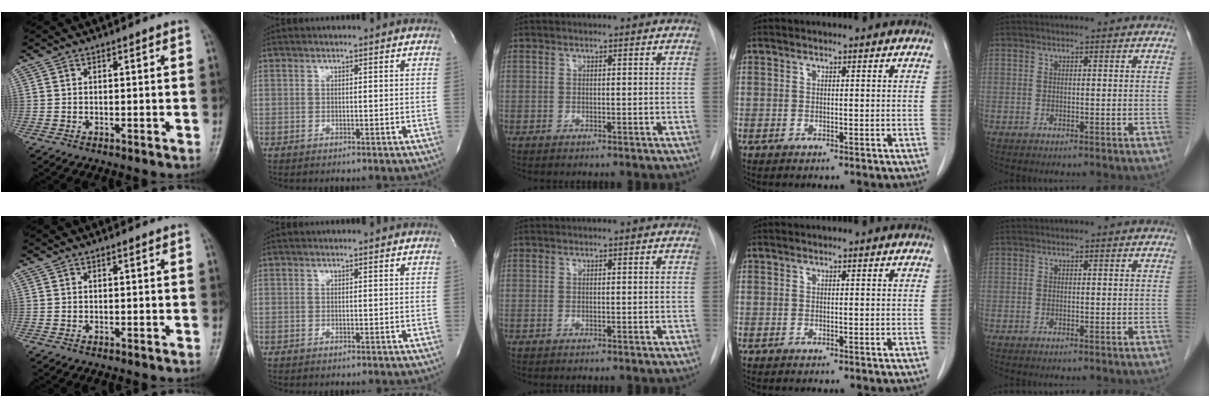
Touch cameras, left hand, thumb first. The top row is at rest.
{}